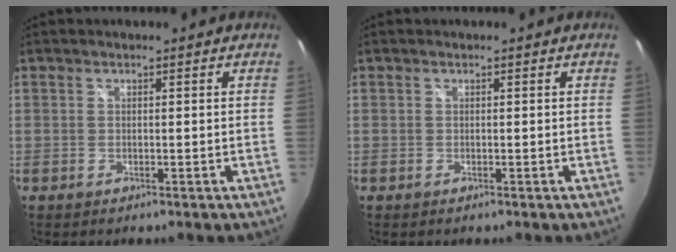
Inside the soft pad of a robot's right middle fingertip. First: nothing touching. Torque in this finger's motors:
{"motor_torque": [0.12, -0.22, 0.00, 0.01]}